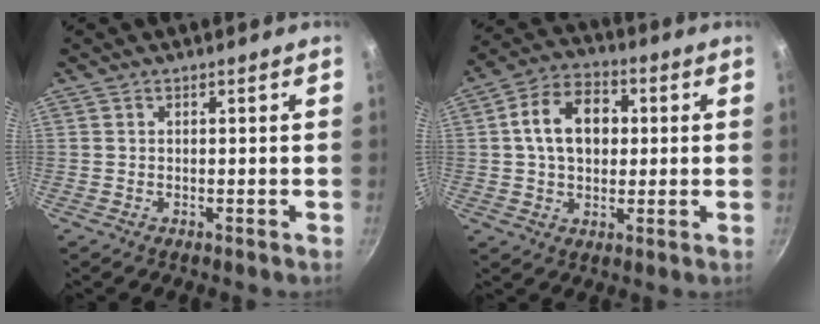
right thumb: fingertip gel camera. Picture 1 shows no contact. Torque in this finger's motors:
{"motor_torque": [0.18, 2.69, 1.22, -0.18, 0.04]}